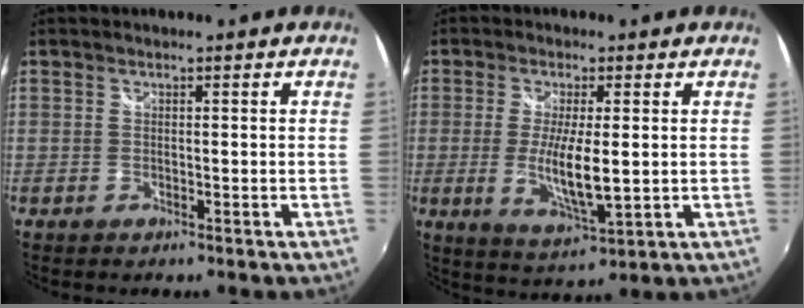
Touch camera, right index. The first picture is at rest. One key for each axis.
{"total": 8.5, "fx": -0.5, "fy": 2.0, "fz": 8.2, "tx": -0.160, "ty": -0.018, "tz": -0.007}